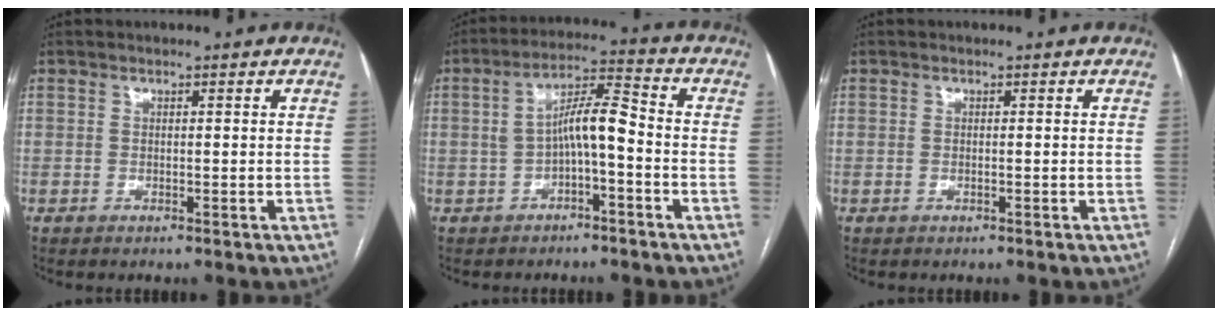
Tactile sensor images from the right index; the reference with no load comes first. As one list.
[{"total": 7.0, "force": [-1.2, 1.6, 6.7], "torque": [-0.119, 0.032, -0.021]}, {"total": 0.0}]